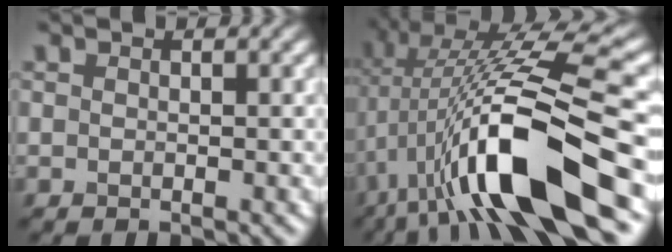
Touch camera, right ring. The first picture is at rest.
{"total": 13.2, "force": [-2.9, 3.6, 12.4], "torque": [-0.220, 0.009, -0.052]}